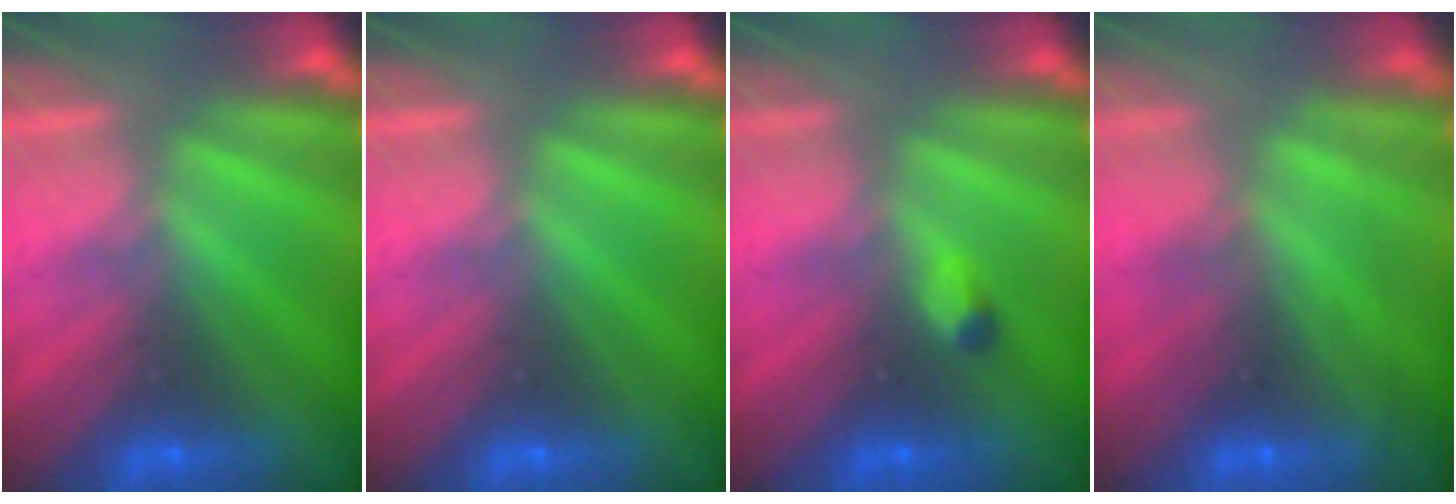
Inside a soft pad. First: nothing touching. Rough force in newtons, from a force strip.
{"total": 0.0}
{"total": 2.4}
{"total": 2.2}